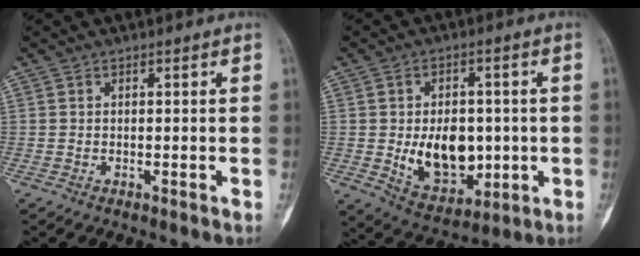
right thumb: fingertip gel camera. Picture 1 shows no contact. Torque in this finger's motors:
{"motor_torque": [1.57, 1.37, 0.64, -0.63, 0.08]}